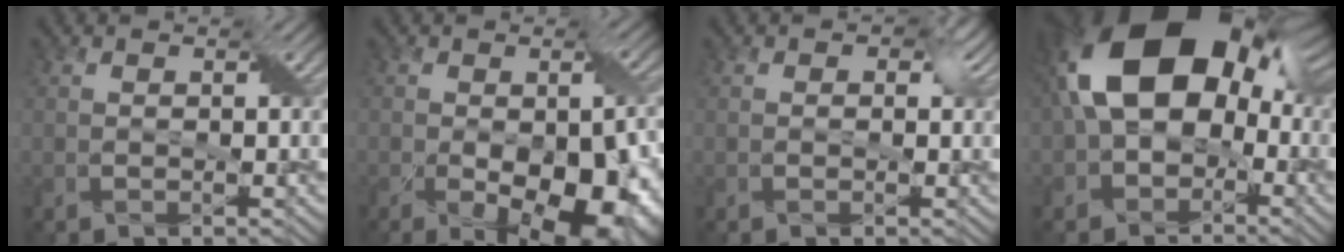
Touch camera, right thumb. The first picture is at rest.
{"total": 14.1, "force": [-5.7, 7.4, 10.6], "torque": [-0.143, -0.034, -0.063]}
{"total": 1.8, "force": [0.3, 1.5, 0.9], "torque": [-0.010, -0.003, 0.001]}
{"total": 17.7, "force": [1.5, 12.1, 12.8], "torque": [-0.219, -0.001, 0.025]}